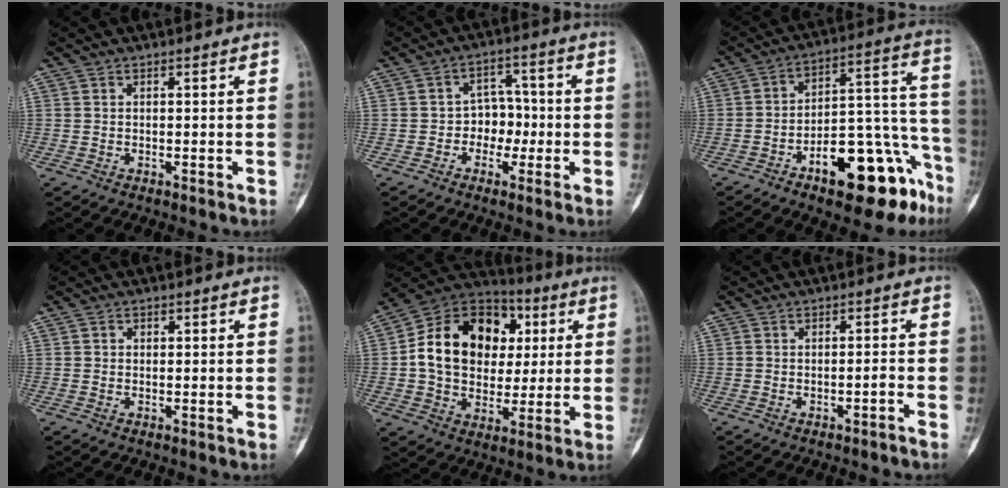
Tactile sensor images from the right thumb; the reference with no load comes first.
{"total": 6.2, "force": [-1.3, 4.9, 3.4], "torque": [-0.006, 0.026, -0.032]}
{"total": 20.2, "force": [-11.8, 7.8, 14.4], "torque": [-0.136, 0.106, -0.172]}
{"total": 0.7, "force": [0.1, 0.6, 0.2], "torque": [0.004, 0.002, -0.001]}
{"total": 20.3, "force": [2.8, 15.6, 12.8], "torque": [-0.180, 0.023, 0.047]}
{"total": 1.3, "force": [-1.1, -0.2, 0.8], "torque": [-0.021, 0.019, -0.015]}